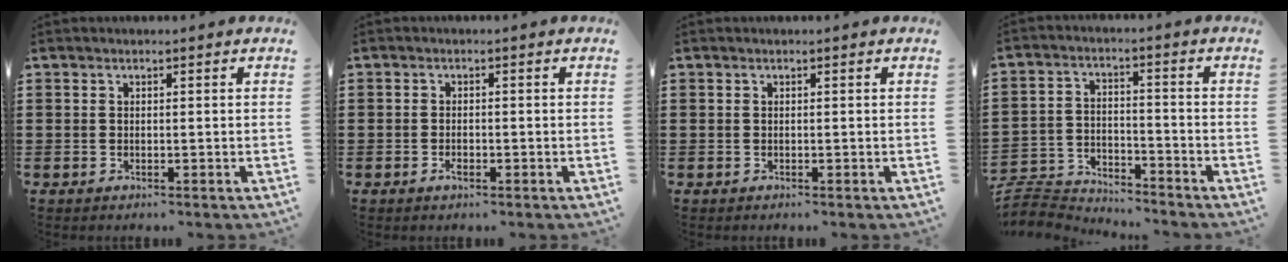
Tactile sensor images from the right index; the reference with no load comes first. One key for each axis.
{"total": 1.5, "fx": -0.8, "fy": 0.6, "fz": 1.1, "tx": -0.023, "ty": -0.002, "tz": -0.013}
{"total": 0.0}
{"total": 5.4, "fx": -5.4, "fy": 0.9, "fz": 0.3, "tx": -0.027, "ty": 0.004, "tz": -0.114}